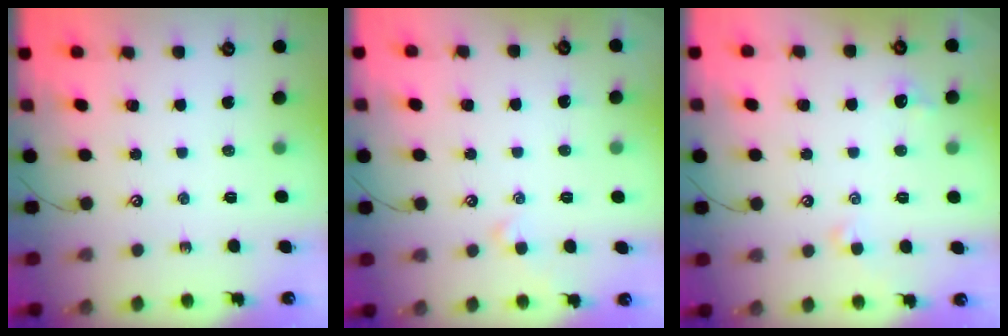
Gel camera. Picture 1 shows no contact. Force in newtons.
{"total": 1.6, "press": 1.5, "slide": 0.4}
{"total": 2.9, "press": 2.8, "slide": 0.8}